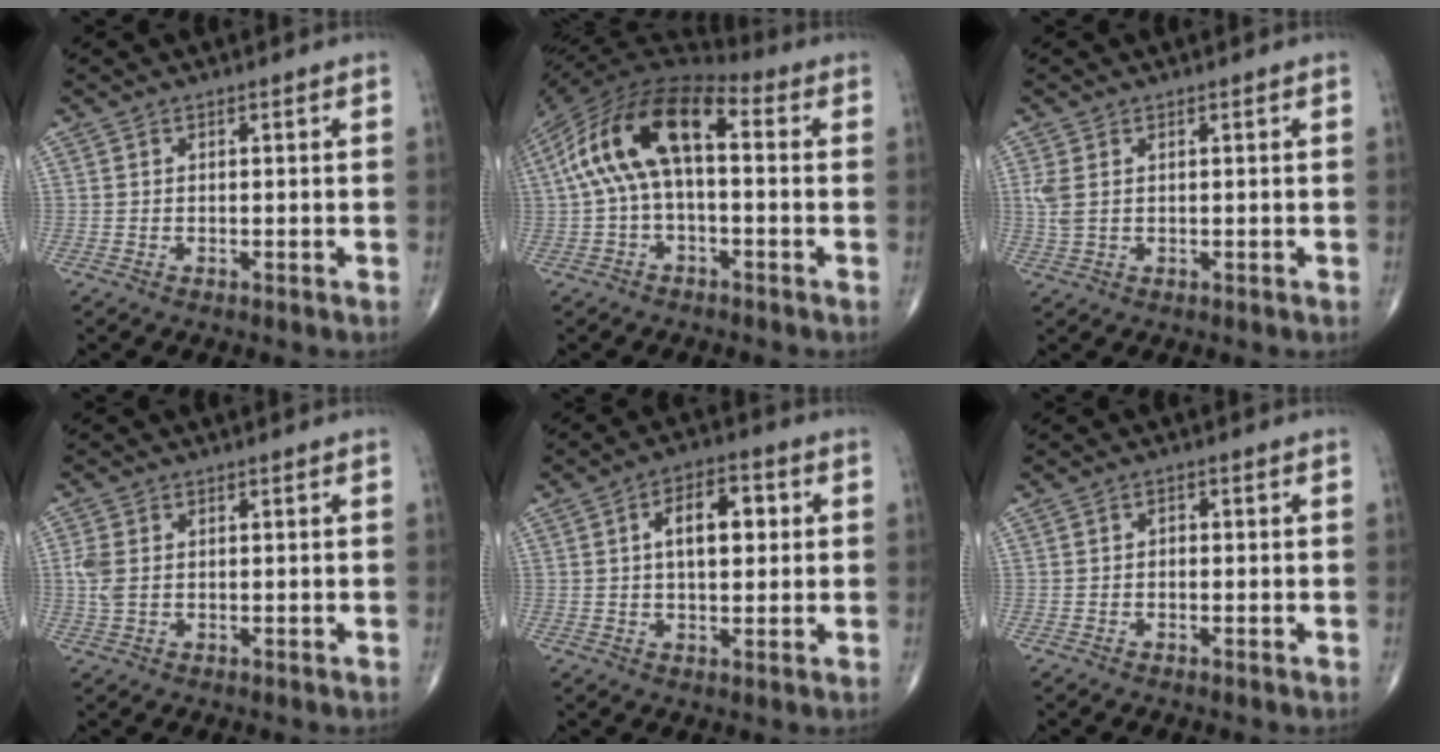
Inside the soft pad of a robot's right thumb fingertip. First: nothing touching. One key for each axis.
{"total": 16.0, "fx": 1.5, "fy": 7.8, "fz": 13.9, "tx": -0.266, "ty": 0.050, "tz": 0.016}
{"total": 3.1, "fx": 0.6, "fy": 1.8, "fz": 2.5, "tx": -0.075, "ty": 0.008, "tz": 0.018}
{"total": 3.5, "fx": 0.2, "fy": 2.2, "fz": 2.7, "tx": -0.079, "ty": 0.004, "tz": 0.006}
{"total": 8.9, "fx": 1.7, "fy": 4.6, "fz": 7.4, "tx": -0.099, "ty": 0.012, "tz": 0.024}
{"total": 0.9, "fx": -0.2, "fy": 0.7, "fz": 0.6, "tx": -0.005, "ty": 0.004, "tz": -0.005}